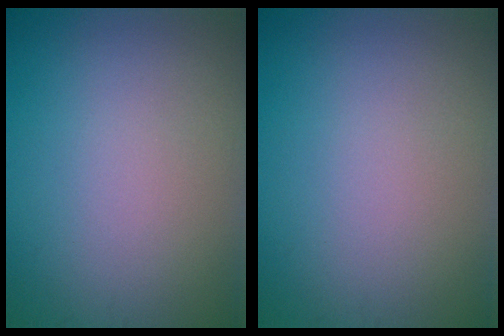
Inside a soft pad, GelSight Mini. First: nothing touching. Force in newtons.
{"total": 0.0}